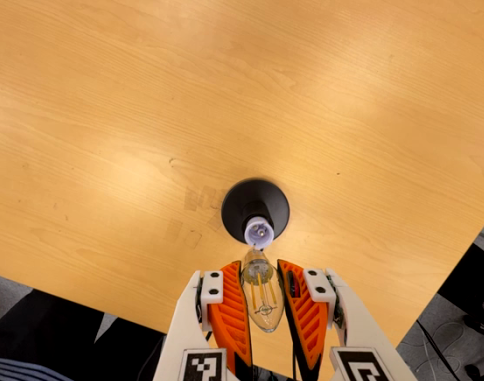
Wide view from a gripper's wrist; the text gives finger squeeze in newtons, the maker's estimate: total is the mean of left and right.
{"total": 21.7, "left": 23.5, "right": 19.9}